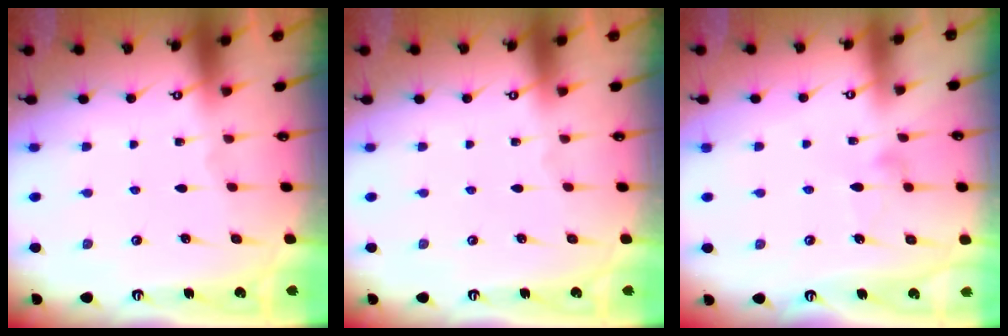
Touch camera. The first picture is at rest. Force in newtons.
{"total": 0.0}
{"total": 6.2, "press": 6.2, "slide": 0.3}